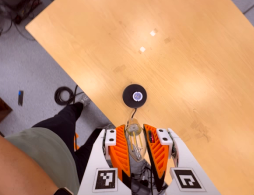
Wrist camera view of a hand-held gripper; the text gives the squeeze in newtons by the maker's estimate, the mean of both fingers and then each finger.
{"total": 19.8, "left": 21.1, "right": 18.5}